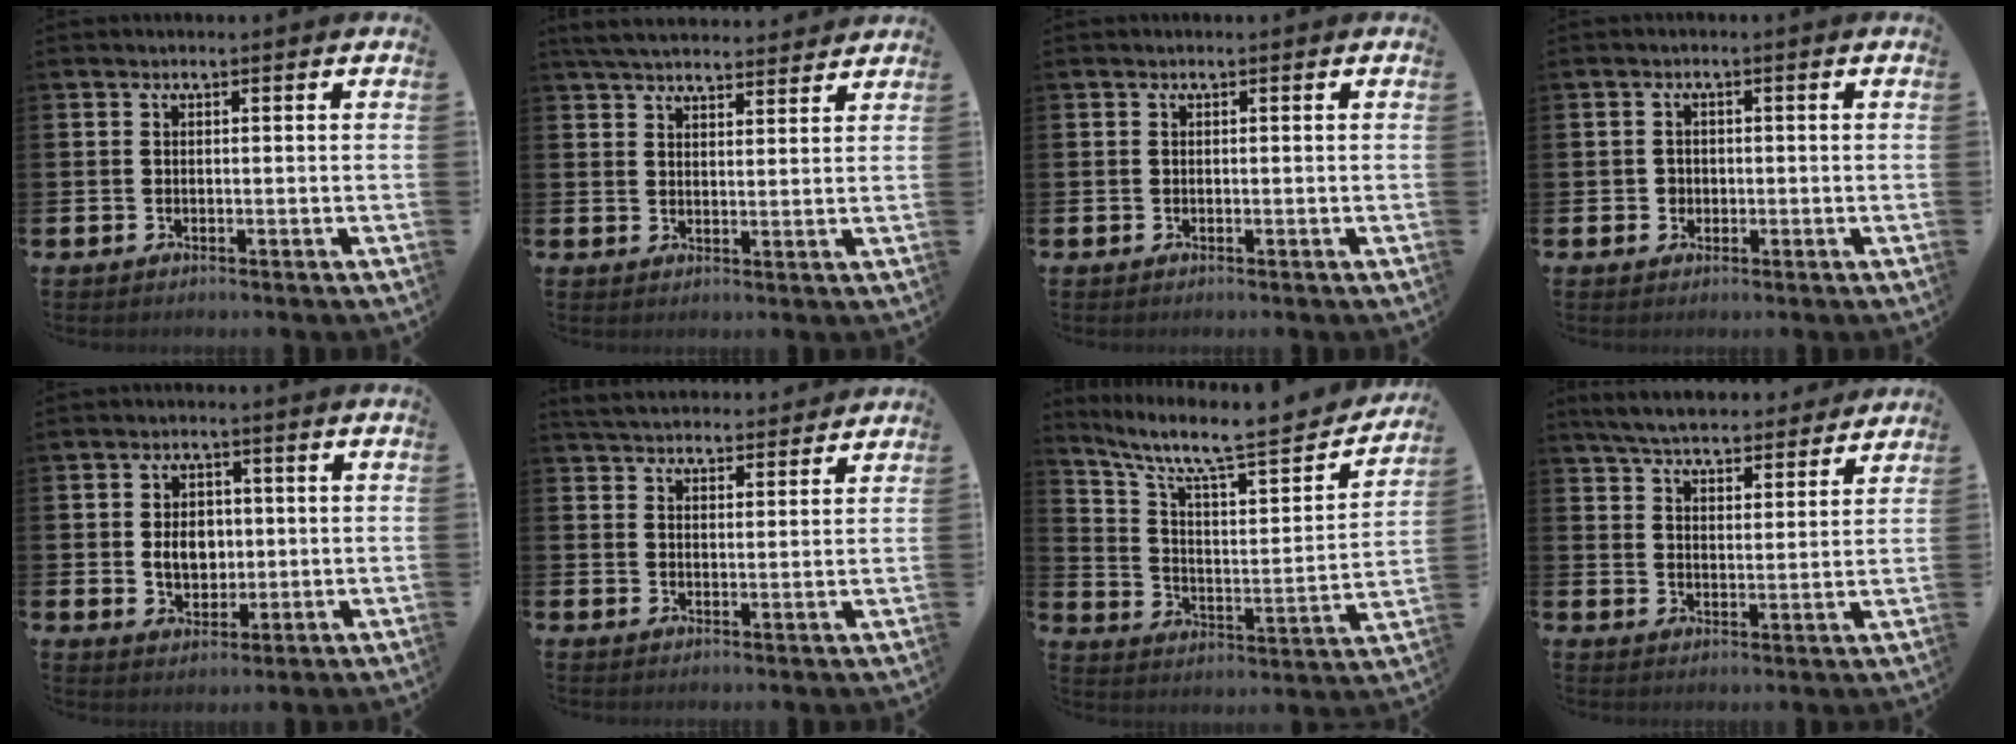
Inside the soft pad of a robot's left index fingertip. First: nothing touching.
{"total": 5.1, "force": [4.9, 0.9, 0.9], "torque": [-0.035, -0.020, 0.090]}
{"total": 0.0}
{"total": 1.5, "force": [0.1, 1.5, 0.2], "torque": [0.007, 0.002, -0.005]}
{"total": 4.6, "force": [0.4, 3.6, 2.9], "torque": [-0.043, 0.005, -0.002]}
{"total": 4.8, "force": [4.8, 0.9, 0.2], "torque": [-0.014, -0.029, 0.085]}
{"total": 8.9, "force": [7.0, 2.3, 5.0], "torque": [-0.105, -0.059, 0.106]}
{"total": 6.2, "force": [6.0, 1.1, 1.2], "torque": [-0.040, -0.038, 0.104]}